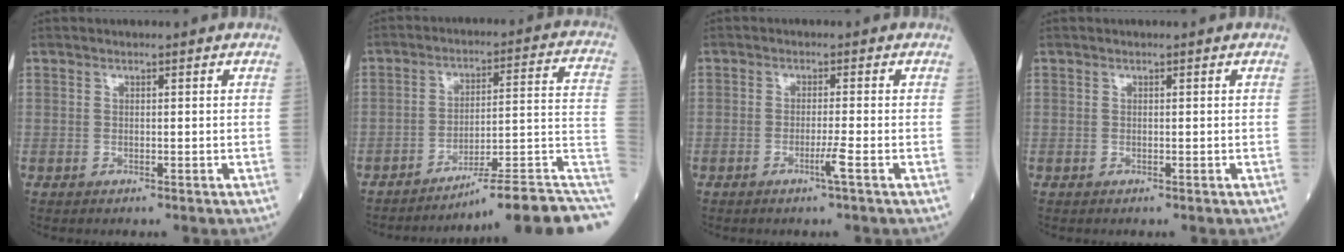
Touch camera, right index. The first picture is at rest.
{"total": 16.1, "force": [-13.8, -1.5, 8.2], "torque": [-0.047, 0.038, -0.195]}
{"total": 2.2, "force": [-1.1, -0.7, 1.8], "torque": [-0.034, -0.004, -0.024]}
{"total": 0.0}